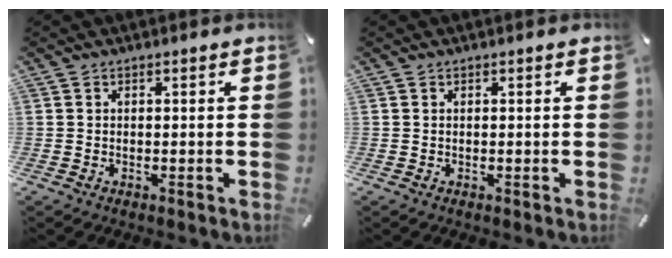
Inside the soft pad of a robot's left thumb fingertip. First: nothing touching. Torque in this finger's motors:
{"motor_torque": [0.00, 0.00, -0.01, 0.01, 0.00]}